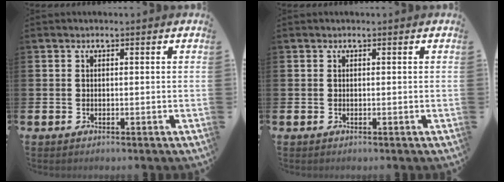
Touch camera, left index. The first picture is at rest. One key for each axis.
{"total": 0.0}